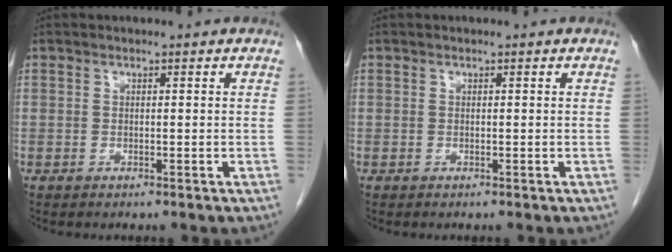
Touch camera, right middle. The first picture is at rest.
{"total": 0.0}